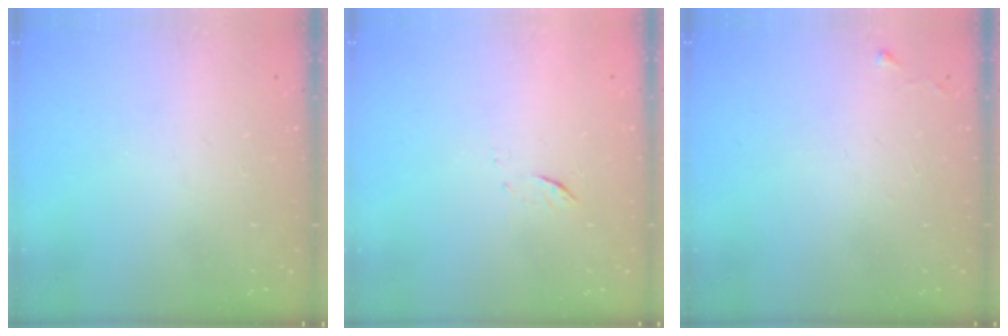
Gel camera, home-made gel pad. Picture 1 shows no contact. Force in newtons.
{"total": 5.2, "press": 5.1, "slide": 0.7}
{"total": 3.3, "press": 3.3, "slide": 0.5}